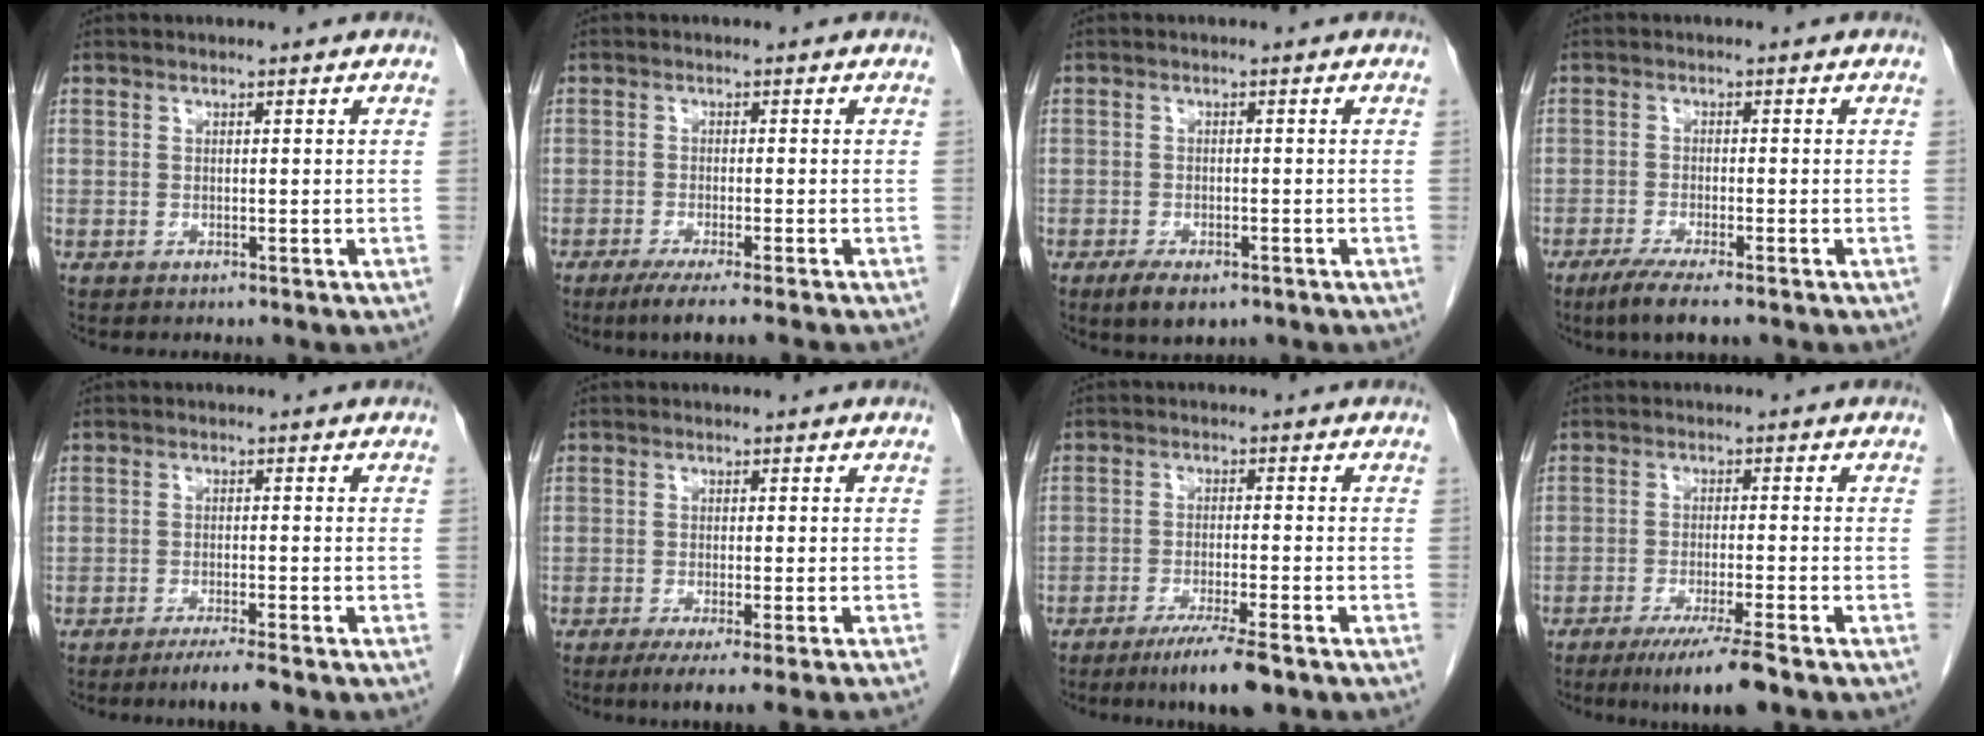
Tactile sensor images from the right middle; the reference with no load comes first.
{"total": 5.8, "force": [-4.4, -0.5, 3.8], "torque": [-0.048, -0.013, -0.069]}
{"total": 4.2, "force": [-2.7, 1.8, 2.8], "torque": [-0.047, -0.005, -0.038]}
{"total": 5.5, "force": [-3.8, 0.4, 3.9], "torque": [-0.067, -0.014, -0.063]}
{"total": 3.6, "force": [-2.8, -0.2, 2.3], "torque": [-0.038, -0.007, -0.049]}
{"total": 7.3, "force": [-5.8, -0.9, 4.3], "torque": [-0.037, -0.018, -0.086]}
{"total": 7.0, "force": [-4.9, 0.1, 5.0], "torque": [-0.081, -0.016, -0.081]}
{"total": 7.4, "force": [-5.2, -0.5, 5.2], "torque": [-0.083, -0.020, -0.089]}